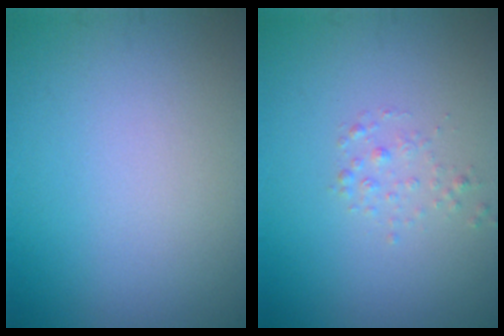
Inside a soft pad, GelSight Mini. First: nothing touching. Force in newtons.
{"total": 1.0, "press": 1.0, "slide": 0.0}